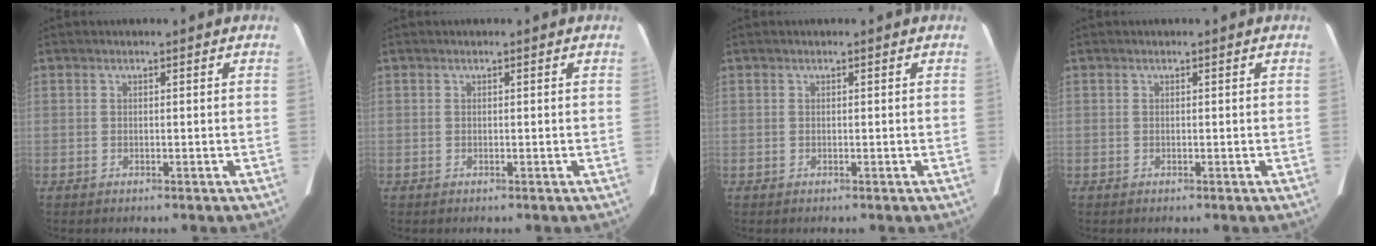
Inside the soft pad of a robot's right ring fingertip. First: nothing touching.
{"total": 0.0}
{"total": 0.0}
{"total": 0.0}